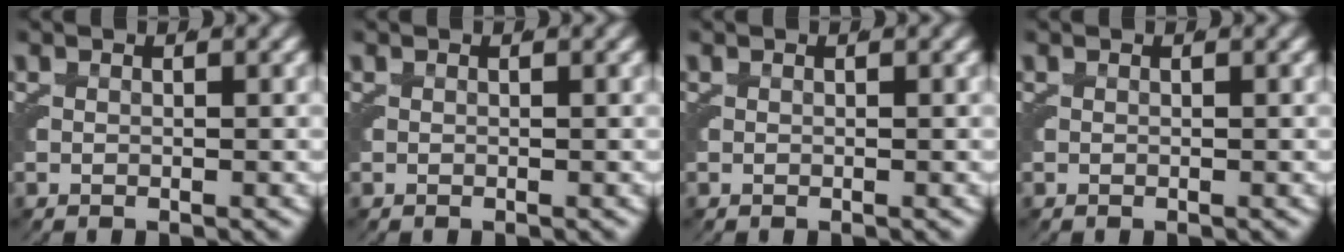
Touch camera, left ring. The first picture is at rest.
{"total": 0.0}
{"total": 0.0}
{"total": 0.0}